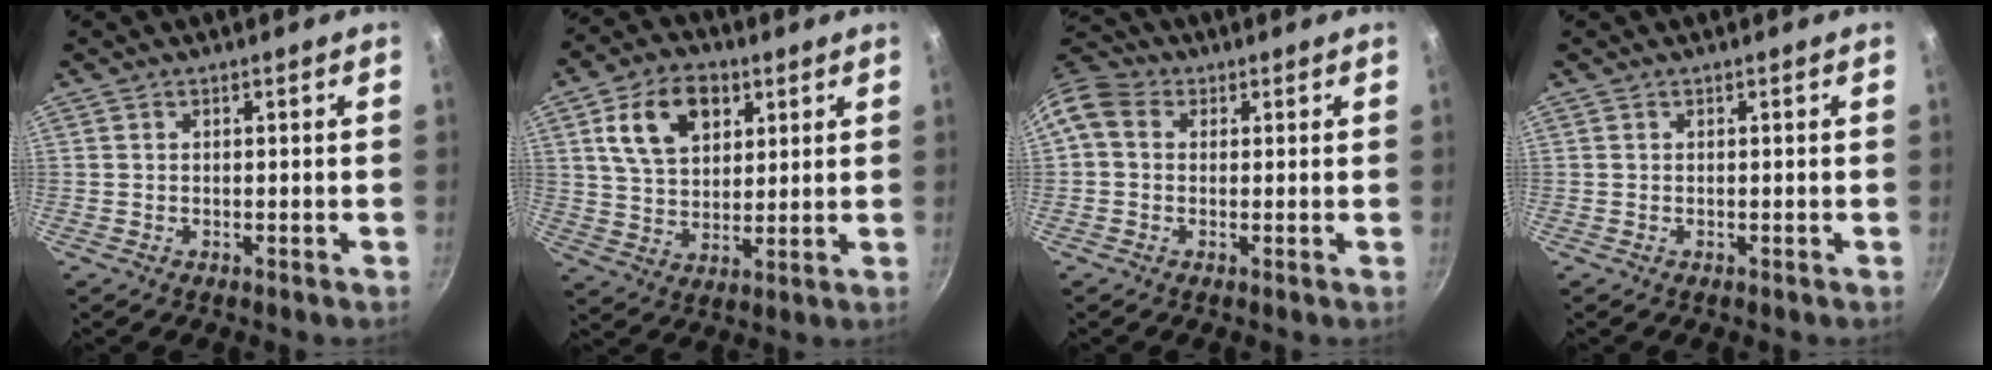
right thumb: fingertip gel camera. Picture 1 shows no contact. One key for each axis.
{"total": 12.9, "fx": 5.0, "fy": 8.5, "fz": 8.3, "tx": -0.119, "ty": -0.008, "tz": 0.085}
{"total": 6.7, "fx": 1.0, "fy": 5.5, "fz": 3.7, "tx": -0.068, "ty": 0.016, "tz": 0.001}
{"total": 0.0}